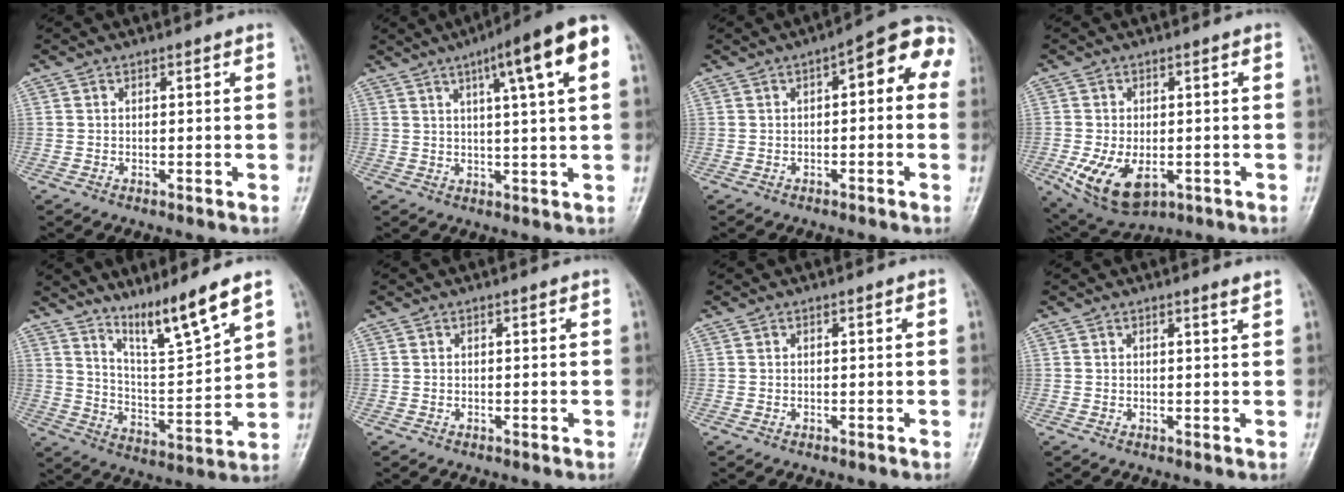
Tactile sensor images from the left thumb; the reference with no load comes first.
{"total": 12.7, "force": [5.2, 1.2, 11.6], "torque": [-0.168, 0.009, 0.067]}
{"total": 9.1, "force": [1.4, 3.9, 8.1], "torque": [-0.072, 0.039, 0.002]}
{"total": 10.4, "force": [-3.3, 6.1, 7.7], "torque": [-0.135, -0.002, -0.040]}
{"total": 10.9, "force": [8.3, 0.1, 7.0], "torque": [-0.119, -0.064, 0.156]}
{"total": 0.0}
{"total": 0.0}
{"total": 1.0, "force": [0.7, -0.2, 0.6], "torque": [-0.016, -0.009, 0.013]}